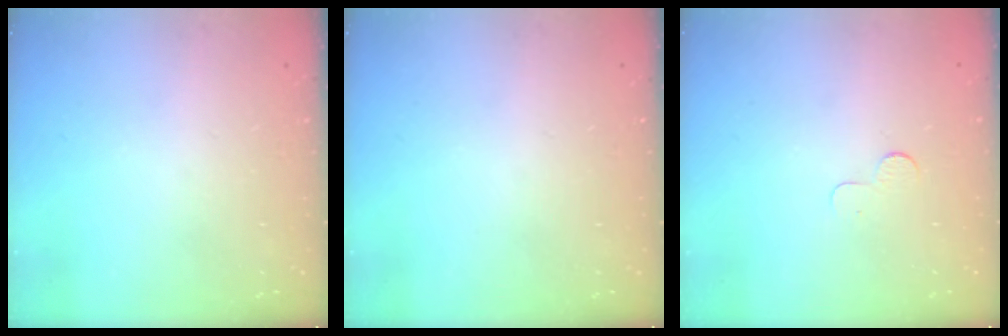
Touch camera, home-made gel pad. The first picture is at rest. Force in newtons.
{"total": 0.0}
{"total": 2.6, "press": 2.6, "slide": 0.2}